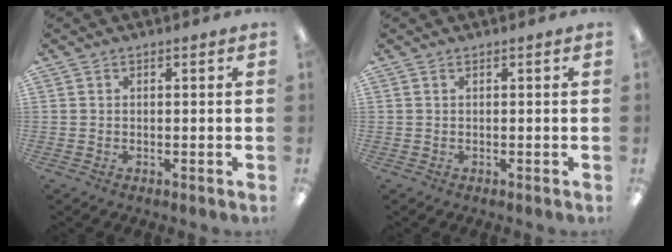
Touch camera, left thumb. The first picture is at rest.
{"total": 0.0}